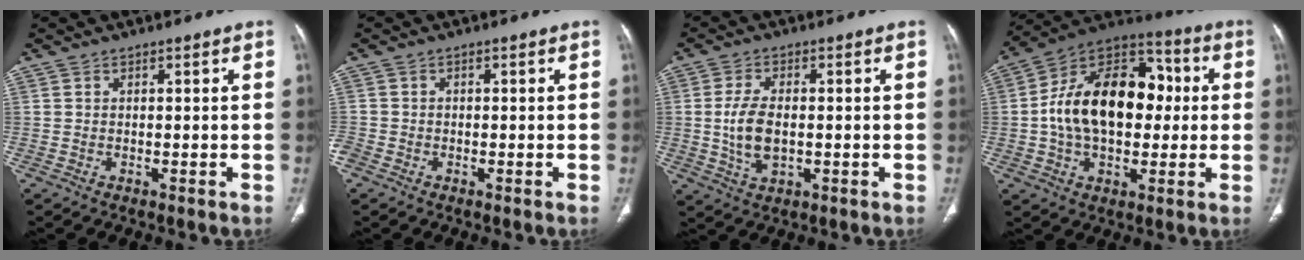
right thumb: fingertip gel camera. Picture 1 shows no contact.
{"total": 2.2, "force": [-1.1, 1.7, 0.8], "torque": [-0.022, 0.005, -0.022]}
{"total": 7.4, "force": [-0.4, 4.0, 6.2], "torque": [-0.125, -0.002, -0.002]}
{"total": 21.7, "force": [0.7, 14.2, 16.4], "torque": [-0.243, 0.035, 0.008]}